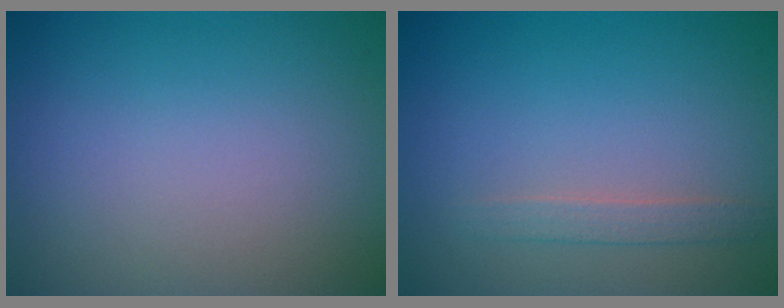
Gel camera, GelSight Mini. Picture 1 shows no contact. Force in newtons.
{"total": 1.3, "press": 1.3, "slide": 0.1}